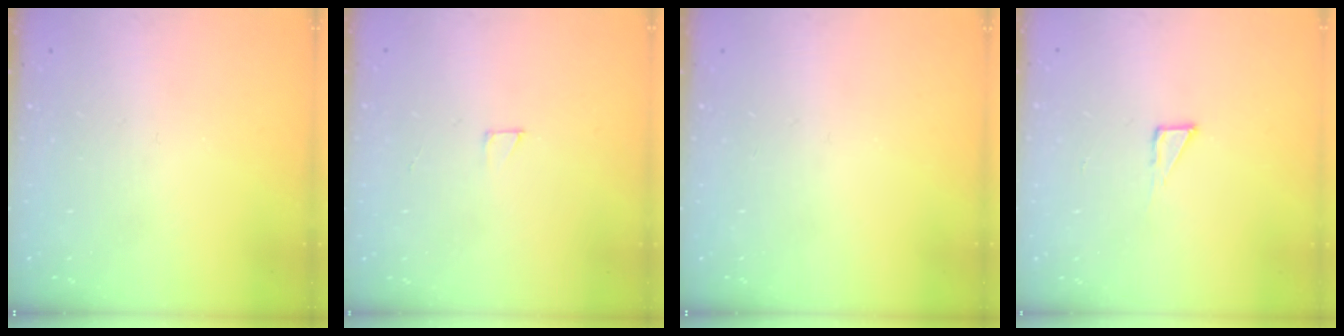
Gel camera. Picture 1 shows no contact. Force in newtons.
{"total": 2.0, "press": 2.0, "slide": 0.0}
{"total": 0.0}
{"total": 2.8, "press": 2.8, "slide": 0.2}